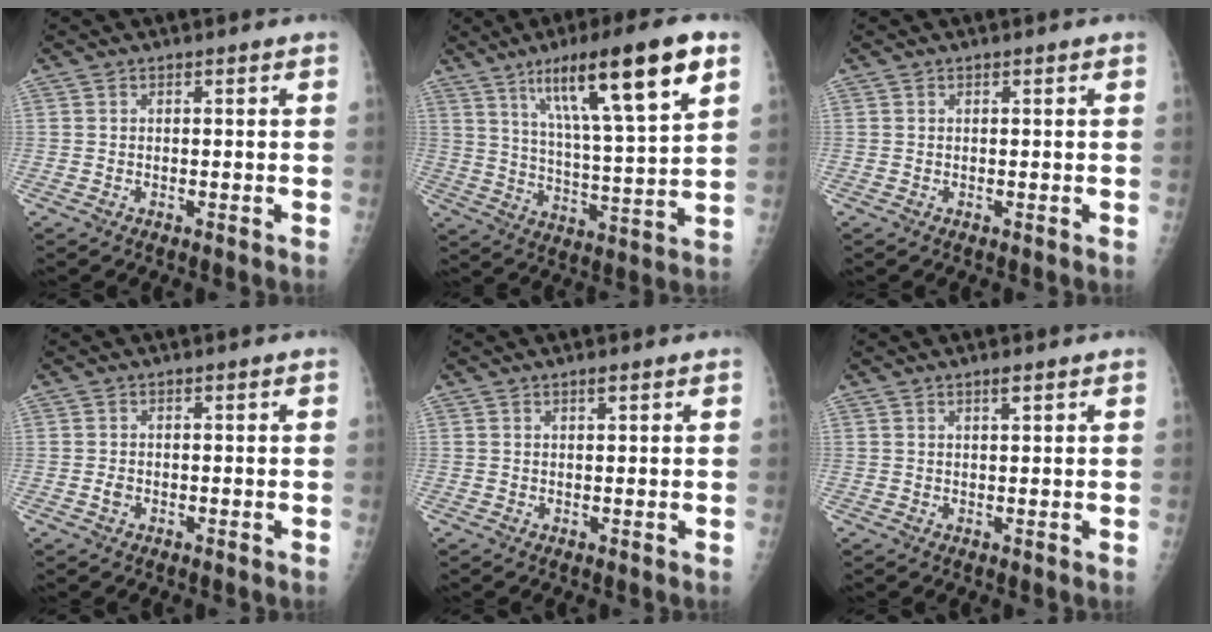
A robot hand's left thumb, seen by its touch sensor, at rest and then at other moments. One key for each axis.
{"total": 19.9, "fx": 10.2, "fy": 3.0, "fz": 16.9, "tx": -0.259, "ty": -0.029, "tz": 0.169}
{"total": 0.0}
{"total": 1.1, "fx": -0.5, "fy": 0.8, "fz": 0.5, "tx": -0.010, "ty": 0.002, "tz": -0.009}
{"total": 1.0, "fx": 0.6, "fy": 0.2, "fz": 0.7, "tx": -0.010, "ty": -0.002, "tz": 0.011}
{"total": 1.3, "fx": 0.9, "fy": 0.3, "fz": 1.0, "tx": -0.014, "ty": -0.004, "tz": 0.015}